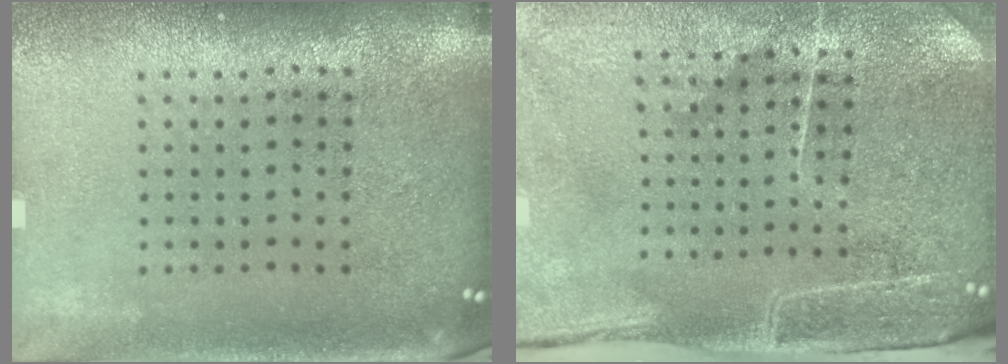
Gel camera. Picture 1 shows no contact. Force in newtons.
{"total": 4.6, "press": 3.8, "slide": 2.5}